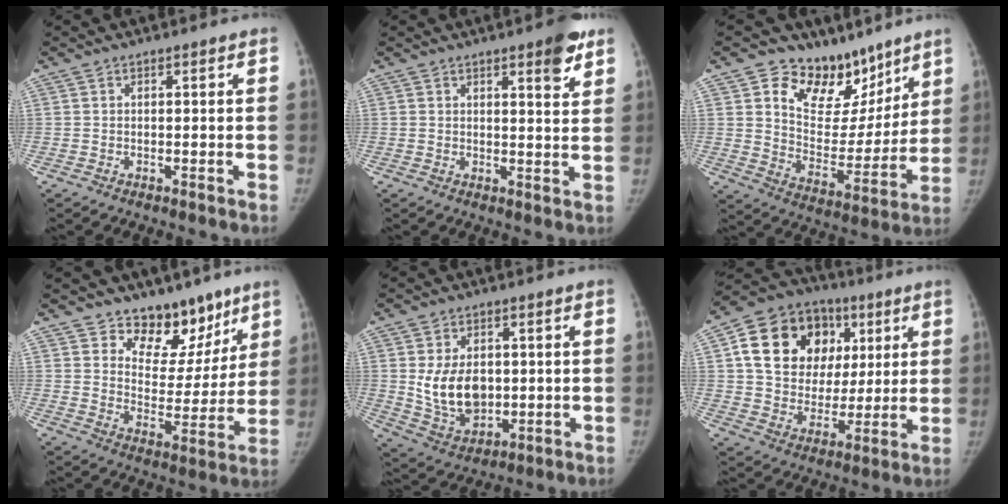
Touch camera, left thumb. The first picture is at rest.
{"total": 5.6, "force": [3.5, 1.4, 4.1], "torque": [-0.042, -0.019, 0.042]}
{"total": 16.6, "force": [11.1, 10.6, 6.5], "torque": [-0.032, -0.064, 0.184]}
{"total": 13.5, "force": [9.5, 8.2, 4.9], "torque": [-0.003, -0.056, 0.150]}
{"total": 11.4, "force": [0.9, 7.9, 8.1], "torque": [-0.112, -0.017, 0.034]}
{"total": 20.9, "force": [6.2, 16.3, 11.6], "torque": [-0.167, 0.016, 0.109]}